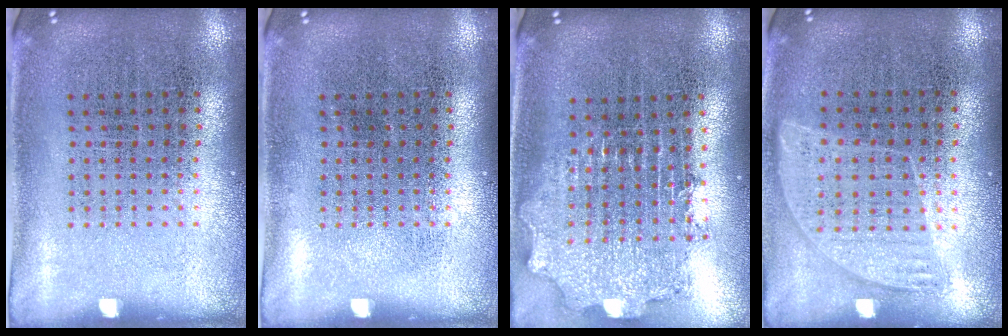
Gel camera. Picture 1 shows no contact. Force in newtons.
{"total": 0.0}
{"total": 2.0, "press": 1.6, "slide": 1.3}
{"total": 0.9, "press": 0.8, "slide": 0.4}